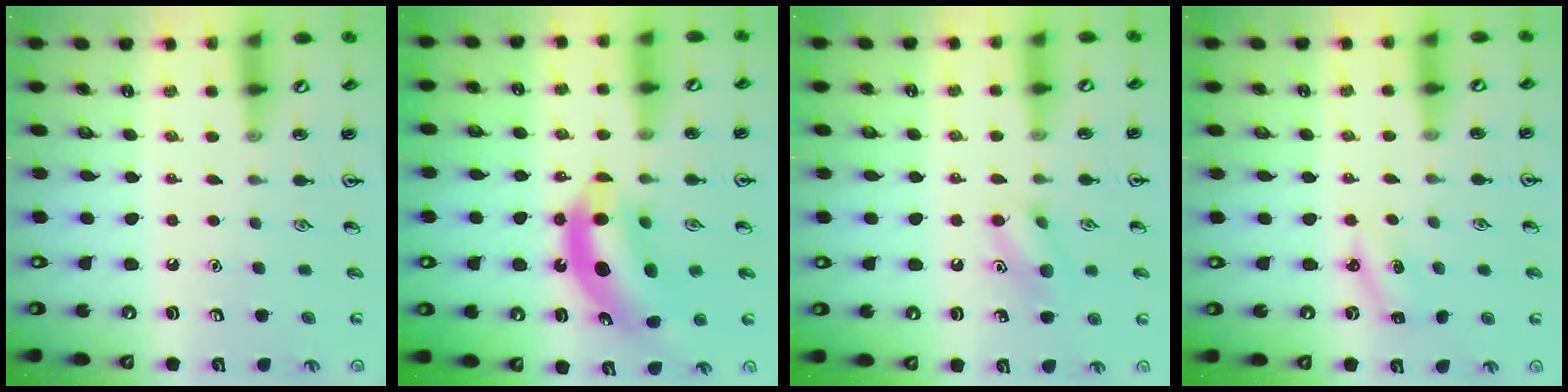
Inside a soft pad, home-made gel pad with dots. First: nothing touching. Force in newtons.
{"total": 11.0, "press": 10.5, "slide": 3.4}
{"total": 9.1, "press": 8.9, "slide": 1.5}
{"total": 2.5, "press": 2.3, "slide": 0.9}